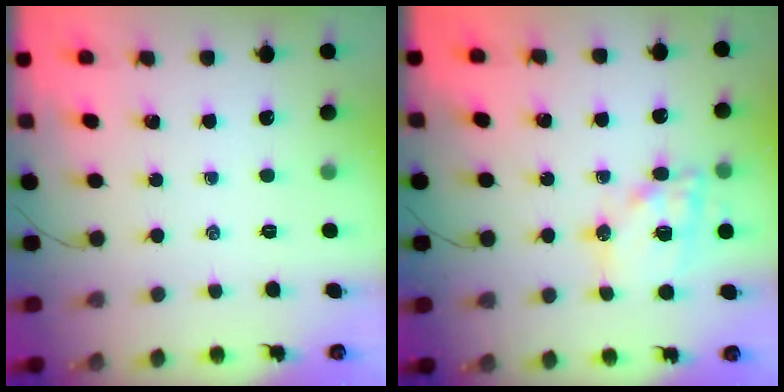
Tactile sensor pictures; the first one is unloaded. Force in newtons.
{"total": 16.5, "press": 16.3, "slide": 2.6}